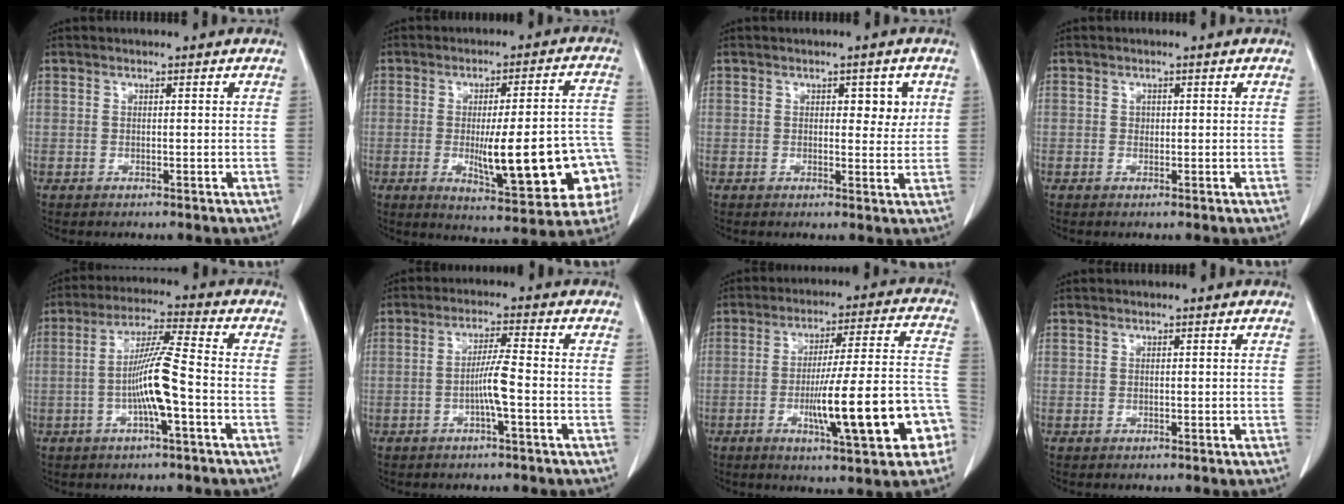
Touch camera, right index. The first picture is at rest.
{"total": 18.2, "force": [-4.3, 3.7, 17.3], "torque": [-0.172, 0.023, -0.035]}
{"total": 3.4, "force": [1.1, 1.7, 2.7], "torque": [-0.027, 0.000, 0.011]}
{"total": 0.6, "force": [0.1, 0.6, 0.2], "torque": [0.001, 0.001, 0.003]}
{"total": 8.8, "force": [-2.0, 0.1, 8.6], "torque": [-0.170, 0.007, -0.039]}
{"total": 4.5, "force": [-1.3, -0.3, 4.3], "torque": [-0.086, 0.002, -0.024]}
{"total": 16.9, "force": [-5.7, 2.0, 15.8], "torque": [-0.221, 0.019, -0.074]}
{"total": 0.0}